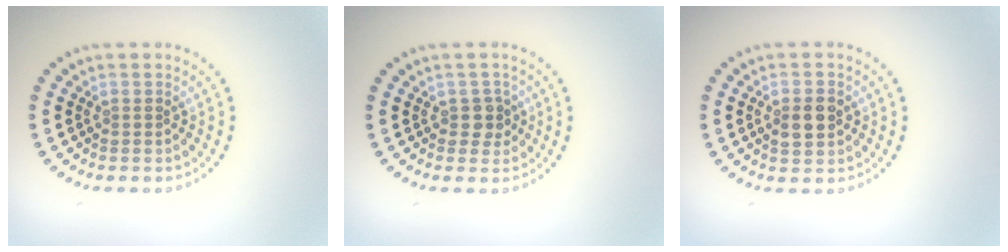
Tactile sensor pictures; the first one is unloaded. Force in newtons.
{"total": 1.5, "press": 1.4, "slide": 0.5}
{"total": 2.8, "press": 2.7, "slide": 0.2}